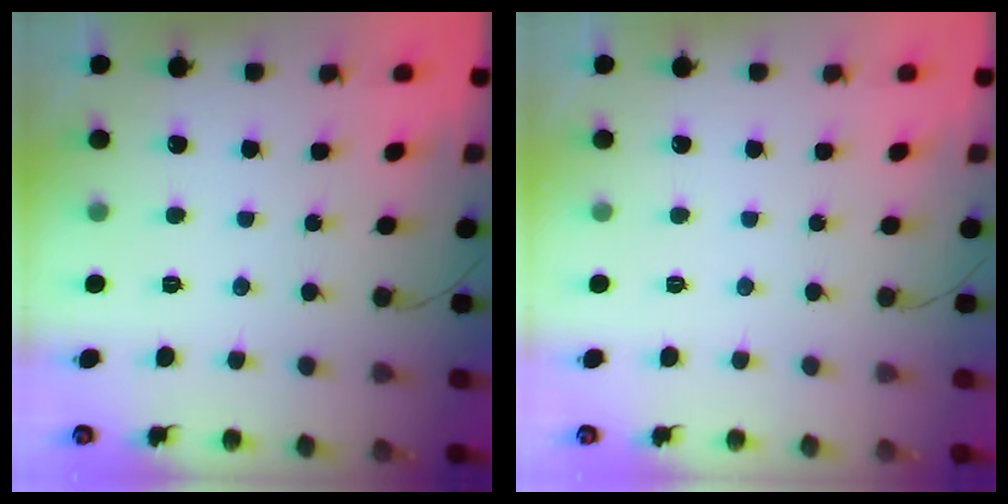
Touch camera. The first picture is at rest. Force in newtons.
{"total": 0.0}